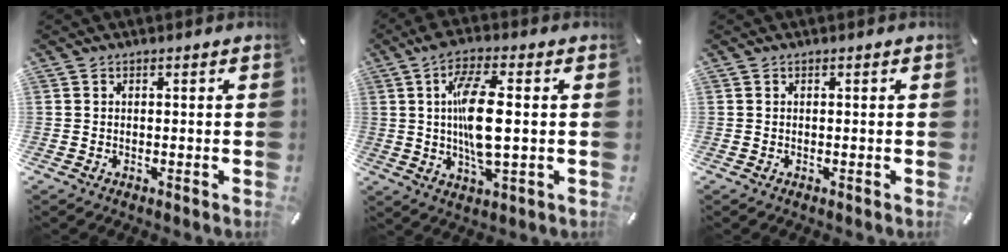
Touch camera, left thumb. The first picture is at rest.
{"total": 12.6, "force": [1.0, 3.8, 12.0], "torque": [-0.231, -0.009, 0.012]}
{"total": 0.0}